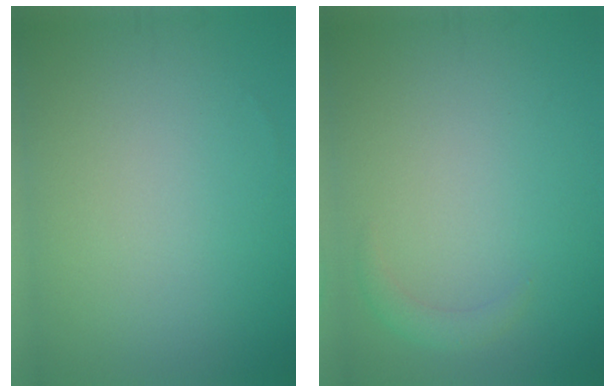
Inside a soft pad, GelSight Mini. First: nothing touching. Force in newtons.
{"total": 1.3, "press": 1.2, "slide": 0.1}